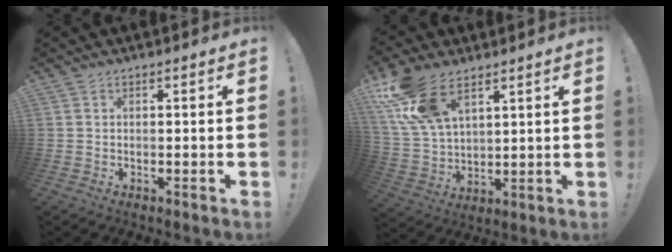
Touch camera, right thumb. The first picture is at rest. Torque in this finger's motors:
{"motor_torque": [1.25, 3.39, 0.98, 0.80, 0.14]}